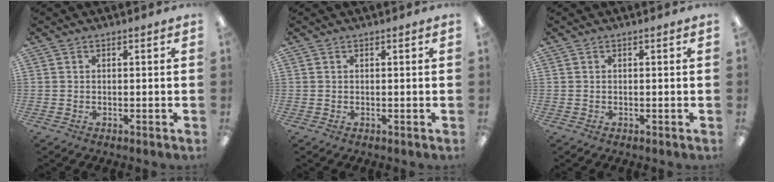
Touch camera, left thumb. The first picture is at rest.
{"total": 0.0}
{"total": 0.0}